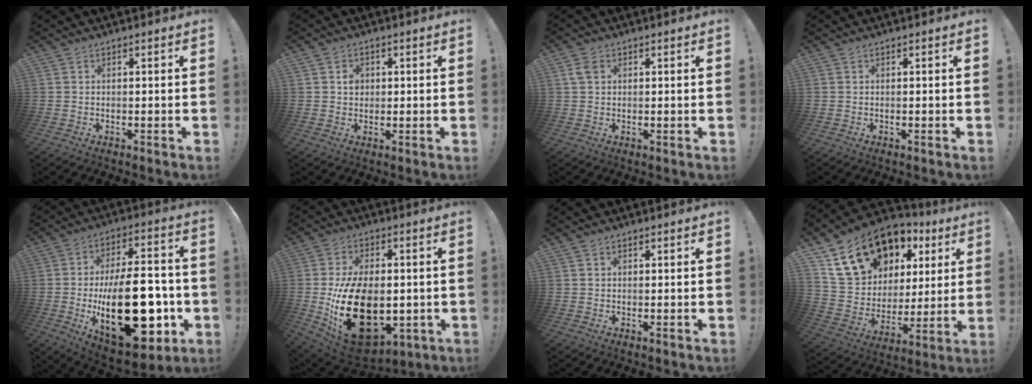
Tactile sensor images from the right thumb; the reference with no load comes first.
{"total": 2.9, "force": [0.4, 2.6, 1.2], "torque": [-0.003, -0.002, 0.000]}
{"total": 3.3, "force": [1.1, 2.2, 2.2], "torque": [-0.041, 0.004, 0.022]}
{"total": 0.0}
{"total": 33.2, "force": [-5.3, 16.0, 28.5], "torque": [-0.493, 0.025, -0.068]}
{"total": 25.3, "force": [-3.9, 16.2, 19.0], "torque": [-0.350, 0.011, -0.041]}
{"total": 0.6, "force": [0.3, 0.5, 0.2], "torque": [0.001, 0.001, 0.005]}
{"total": 20.8, "force": [12.5, 13.6, 9.6], "torque": [-0.161, -0.069, 0.254]}